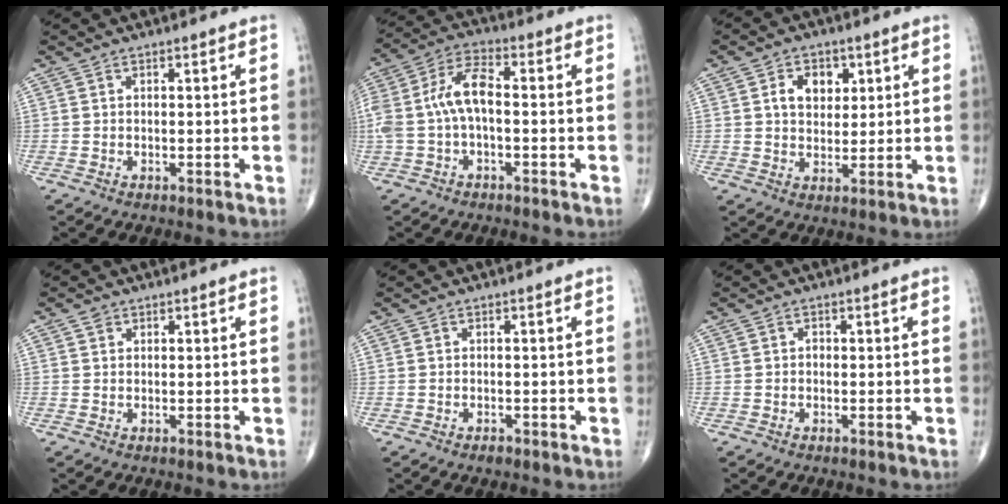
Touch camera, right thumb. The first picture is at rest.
{"total": 9.7, "force": [-0.6, 4.8, 8.4], "torque": [-0.186, 0.036, -0.015]}
{"total": 6.6, "force": [2.1, 4.8, 4.1], "torque": [-0.038, -0.008, 0.034]}
{"total": 1.0, "force": [0.5, 0.8, 0.4], "torque": [-0.002, -0.001, 0.008]}
{"total": 1.0, "force": [-0.7, 0.5, 0.5], "torque": [-0.010, 0.001, -0.011]}
{"total": 0.6, "force": [-0.1, 0.5, 0.4], "torque": [-0.002, 0.002, -0.007]}